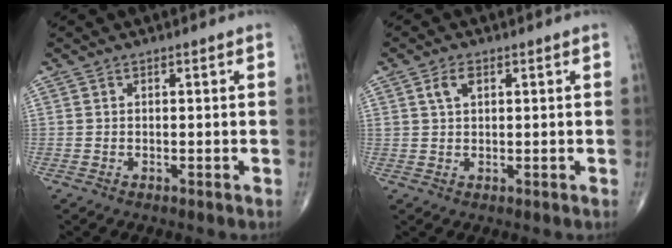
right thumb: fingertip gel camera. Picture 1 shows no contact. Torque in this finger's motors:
{"motor_torque": [0.27, 0.25, 0.39, 0.38, 0.04]}